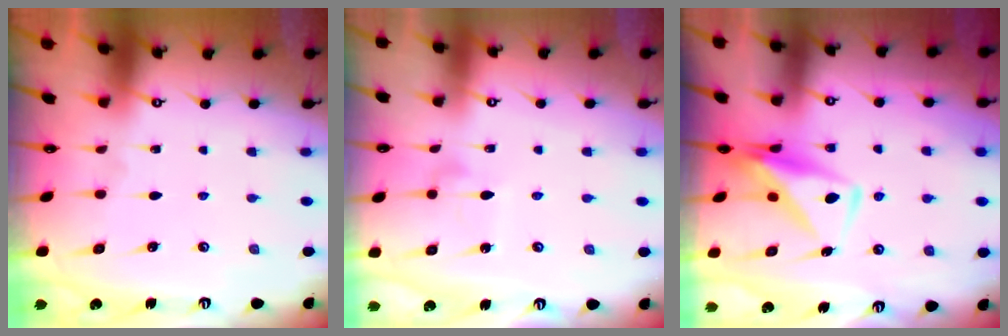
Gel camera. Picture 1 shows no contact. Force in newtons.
{"total": 4.6, "press": 4.6, "slide": 0.4}
{"total": 10.0, "press": 10.0, "slide": 1.2}